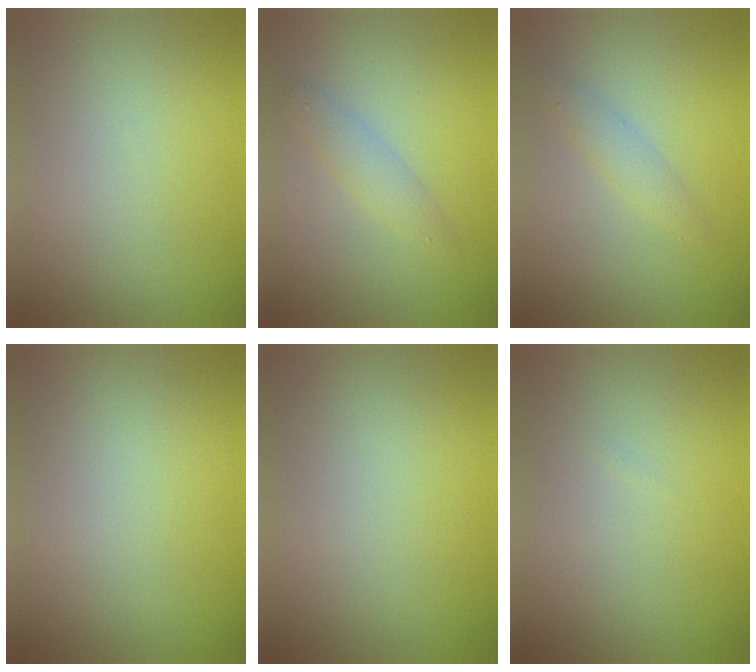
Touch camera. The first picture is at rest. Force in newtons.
{"total": 1.9, "press": 1.9, "slide": 0.0}
{"total": 1.6, "press": 1.6, "slide": 0.1}
{"total": 0.0}
{"total": 0.0}
{"total": 0.0}